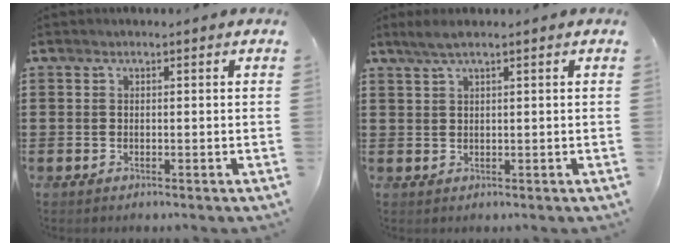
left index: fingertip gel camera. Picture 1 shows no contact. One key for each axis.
{"total": 2.2, "fx": 1.3, "fy": 0.1, "fz": 1.7, "tx": -0.034, "ty": 0.000, "tz": 0.024}